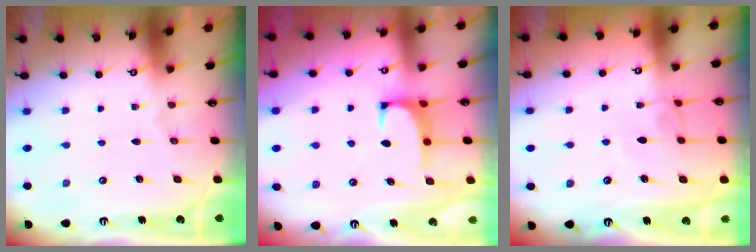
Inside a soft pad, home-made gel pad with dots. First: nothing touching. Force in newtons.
{"total": 0.9, "press": 0.6, "slide": 0.7}
{"total": 2.4, "press": 2.4, "slide": 0.2}